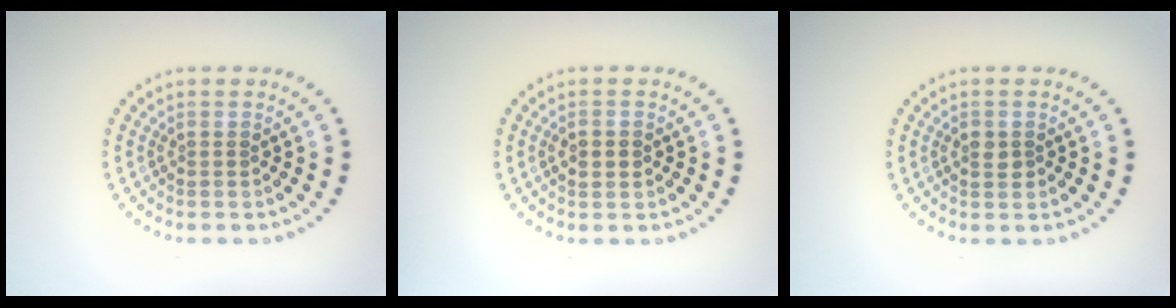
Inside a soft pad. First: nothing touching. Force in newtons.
{"total": 2.1, "press": 2.1, "slide": 0.2}
{"total": 1.3, "press": 1.3, "slide": 0.1}